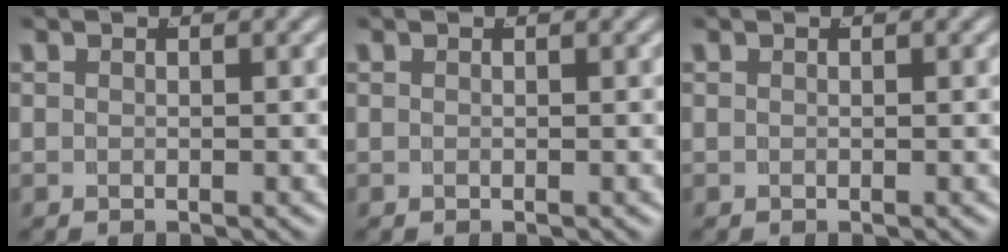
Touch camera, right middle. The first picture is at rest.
{"total": 0.0}
{"total": 0.0}